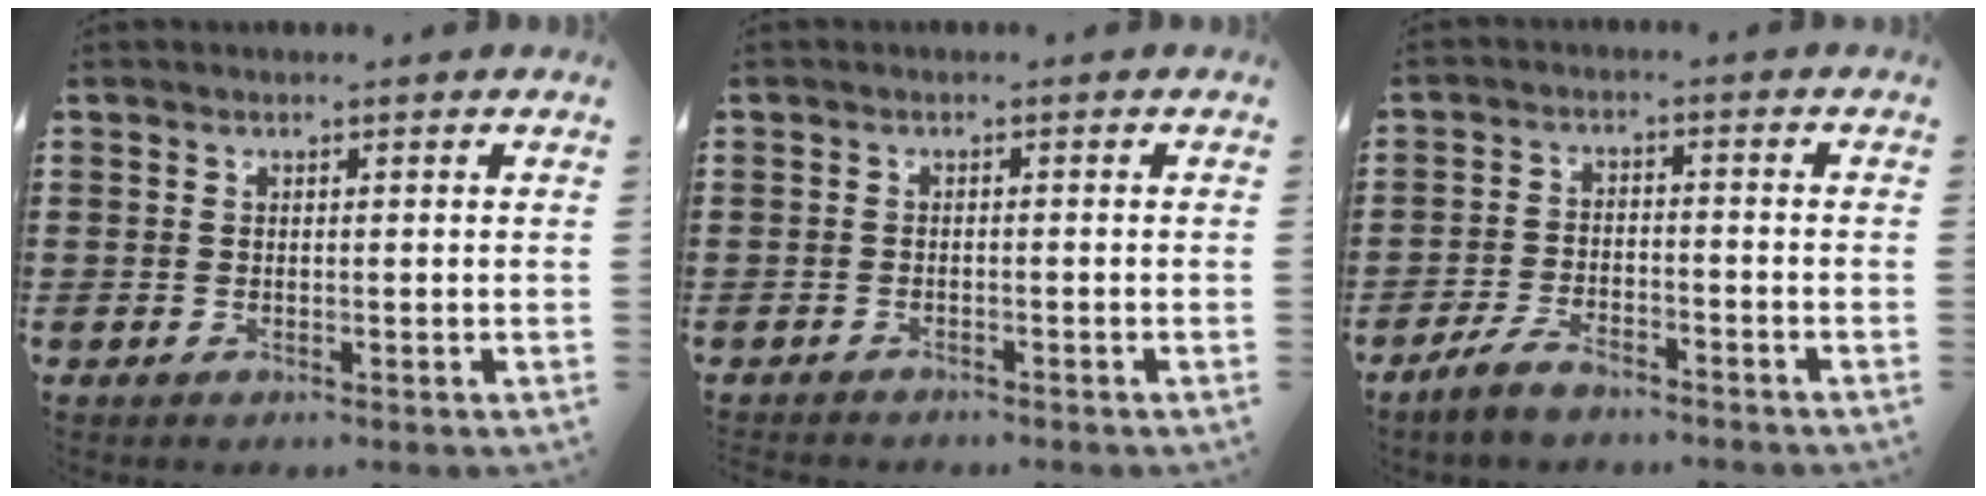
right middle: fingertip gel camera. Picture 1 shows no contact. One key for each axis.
{"total": 1.4, "fx": -1.4, "fy": 0.3, "fz": -0.2, "tx": 0.000, "ty": 0.002, "tz": -0.031}
{"total": 4.9, "fx": -4.0, "fy": 1.6, "fz": 2.2, "tx": -0.050, "ty": 0.004, "tz": -0.078}